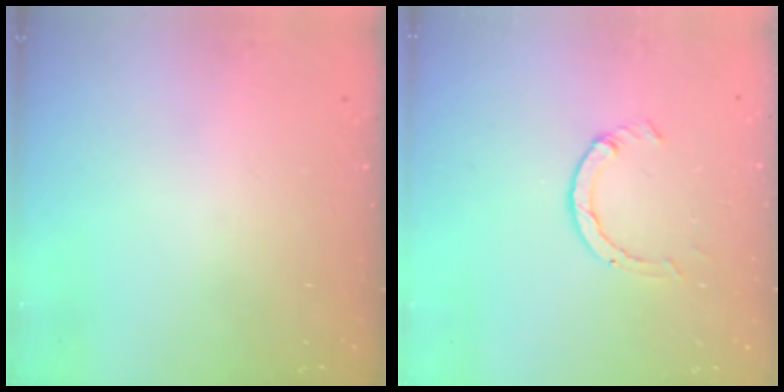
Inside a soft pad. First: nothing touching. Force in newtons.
{"total": 2.6, "press": 2.5, "slide": 0.3}